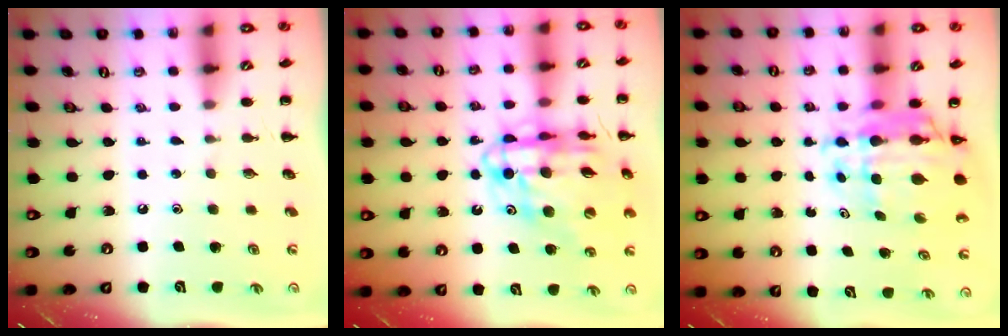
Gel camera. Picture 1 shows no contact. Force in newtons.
{"total": 18.2, "press": 17.7, "slide": 4.5}
{"total": 10.8, "press": 10.3, "slide": 3.5}